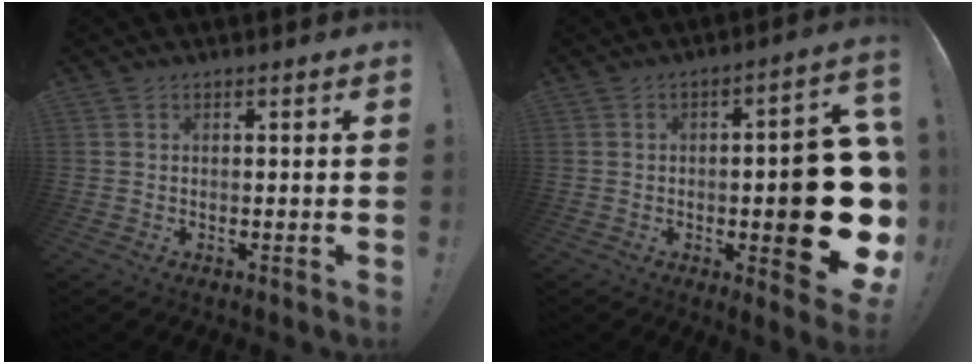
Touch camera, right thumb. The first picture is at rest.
{"total": 19.2, "force": [-2.7, 5.3, 18.3], "torque": [-0.223, -0.007, -0.030]}